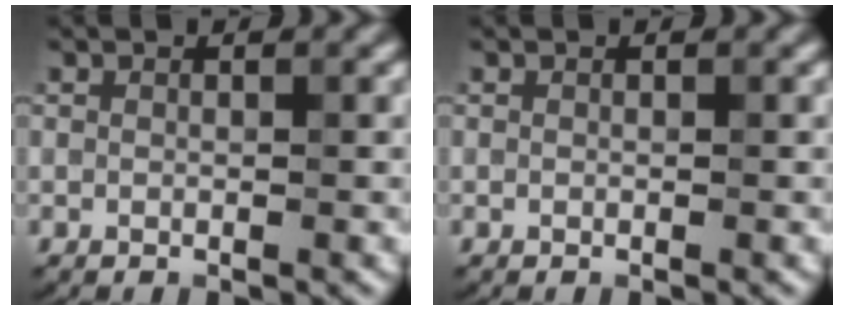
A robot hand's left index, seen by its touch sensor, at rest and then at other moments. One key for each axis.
{"total": 0.0}